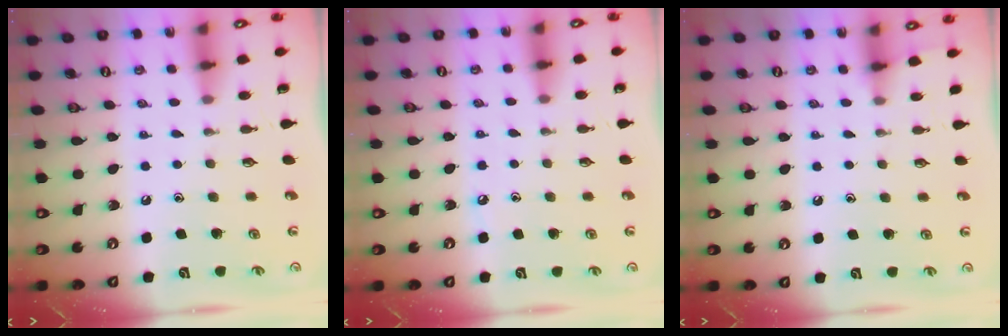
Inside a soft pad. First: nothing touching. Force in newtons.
{"total": 3.7, "press": 3.6, "slide": 0.5}
{"total": 2.8, "press": 2.8, "slide": 0.5}